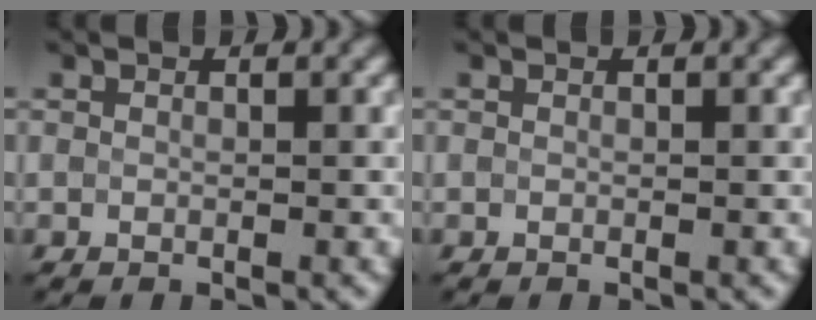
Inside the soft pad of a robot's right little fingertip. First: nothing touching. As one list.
[{"total": 0.0}]